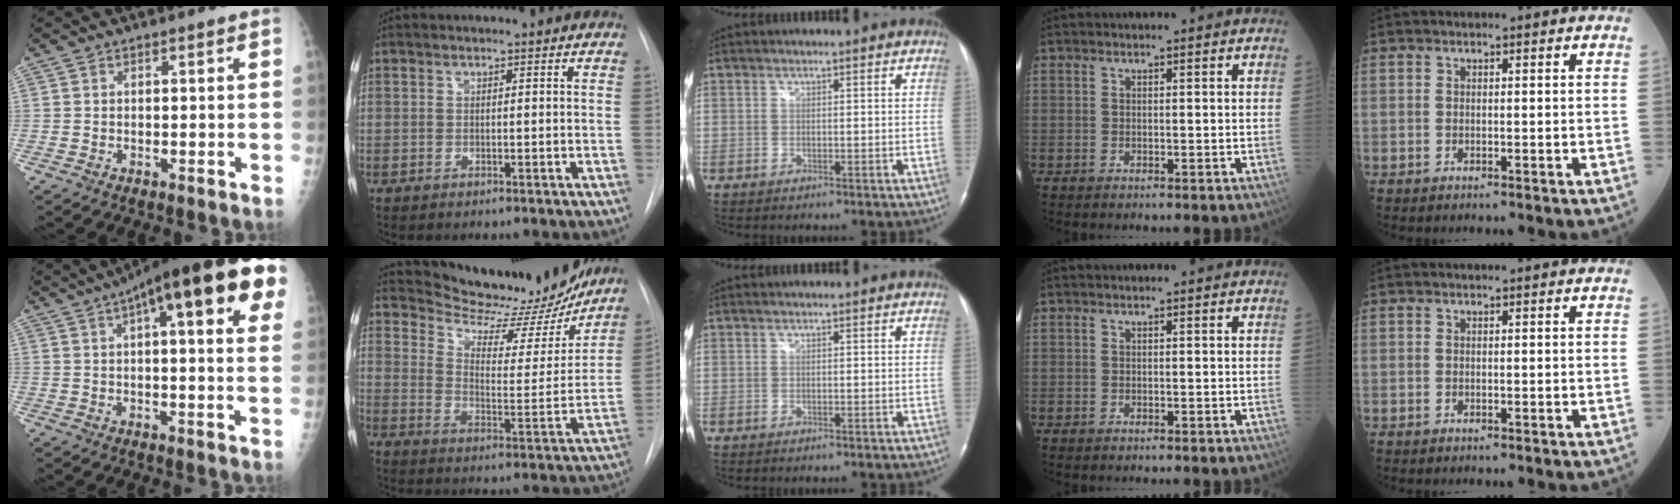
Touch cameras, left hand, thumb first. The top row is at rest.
{"thumb": {"total": 24.0, "force": [10.1, 6.4, 20.8], "torque": [-0.274, 0.026, 0.134]}, "index": {"total": 20.0, "force": [18.8, 4.5, 5.0], "torque": [-0.072, -0.040, 0.256]}}